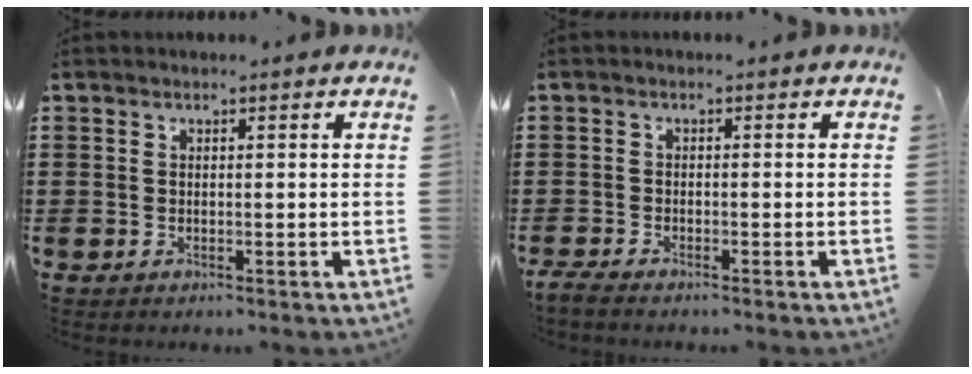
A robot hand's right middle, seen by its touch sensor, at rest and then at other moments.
{"total": 1.4, "force": [-1.3, 0.1, 0.5], "torque": [-0.018, -0.002, -0.027]}